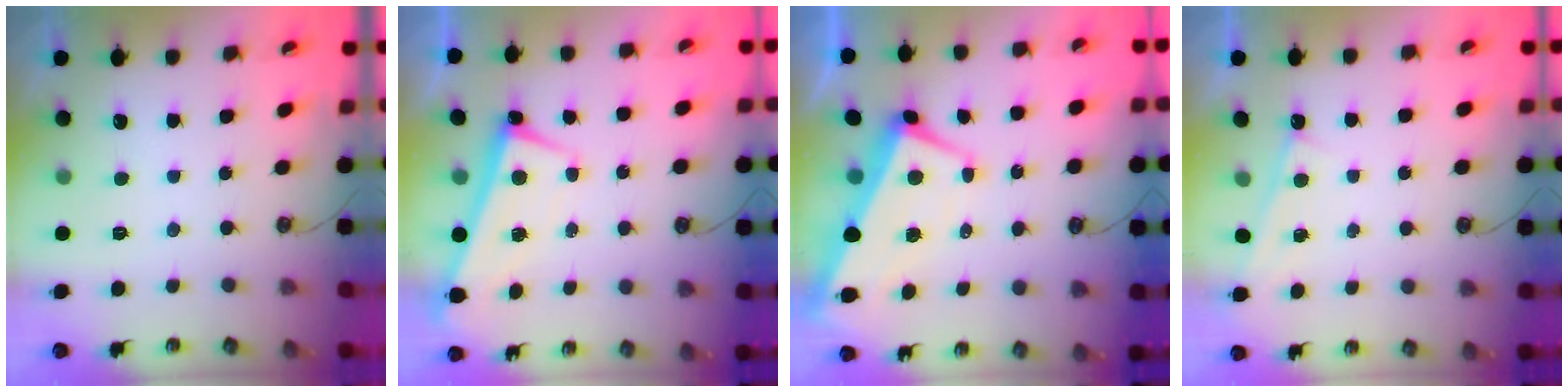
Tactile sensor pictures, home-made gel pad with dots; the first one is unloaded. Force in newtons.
{"total": 1.3, "press": 1.0, "slide": 0.8}
{"total": 1.0, "press": 0.0, "slide": 1.0}
{"total": 0.6, "press": 0.5, "slide": 0.1}